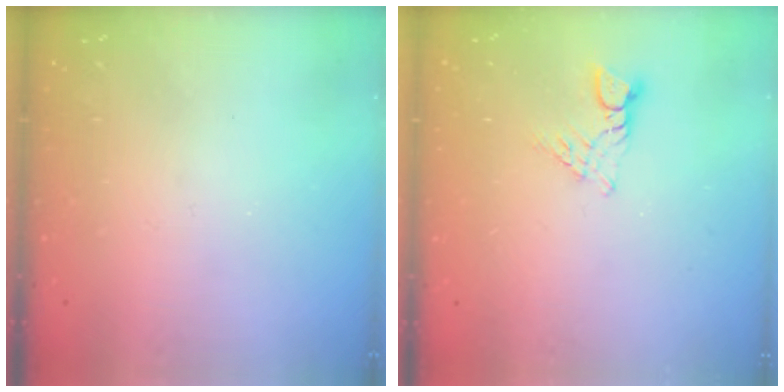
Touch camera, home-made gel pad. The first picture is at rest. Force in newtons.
{"total": 3.6, "press": 3.6, "slide": 0.3}